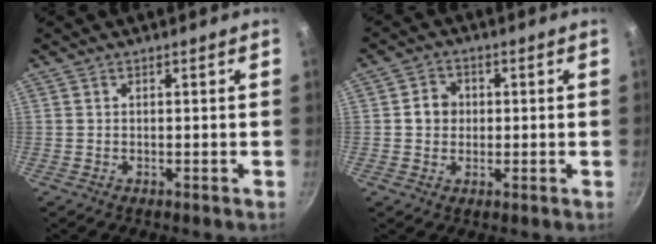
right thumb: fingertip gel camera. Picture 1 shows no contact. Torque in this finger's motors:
{"motor_torque": [-0.07, 0.37, 0.20, 0.03, -0.06]}